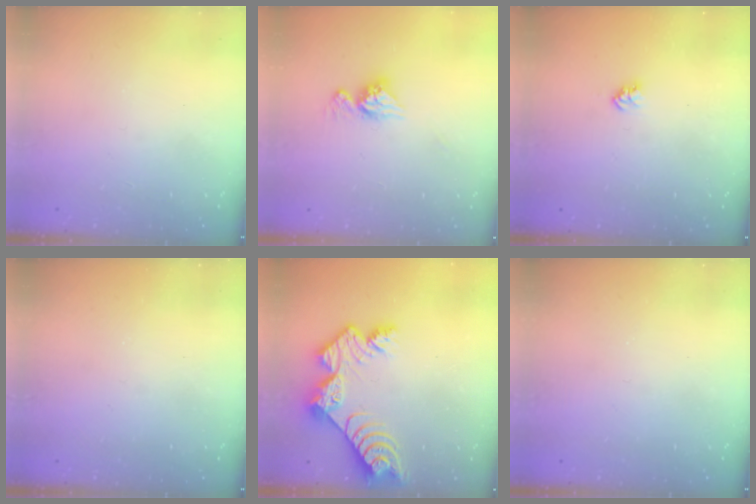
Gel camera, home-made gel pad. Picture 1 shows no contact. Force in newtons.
{"total": 9.4, "press": 9.4, "slide": 0.8}
{"total": 2.7, "press": 2.7, "slide": 0.4}
{"total": 0.0}
{"total": 11.0, "press": 11.0, "slide": 0.9}
{"total": 0.0}